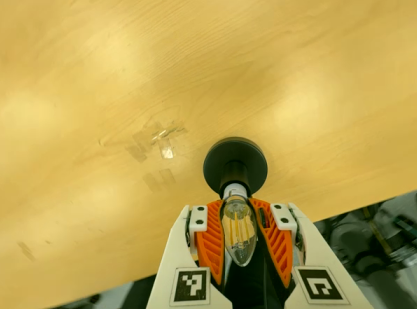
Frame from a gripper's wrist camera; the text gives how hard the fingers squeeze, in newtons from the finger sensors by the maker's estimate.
{"total": 26.1, "left": 27.3, "right": 25.0}